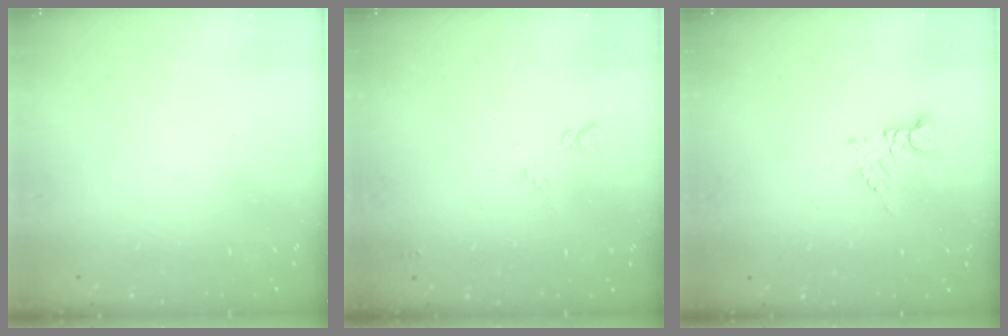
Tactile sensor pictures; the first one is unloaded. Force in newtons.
{"total": 5.9, "press": 5.8, "slide": 0.9}
{"total": 3.0, "press": 3.0, "slide": 0.4}